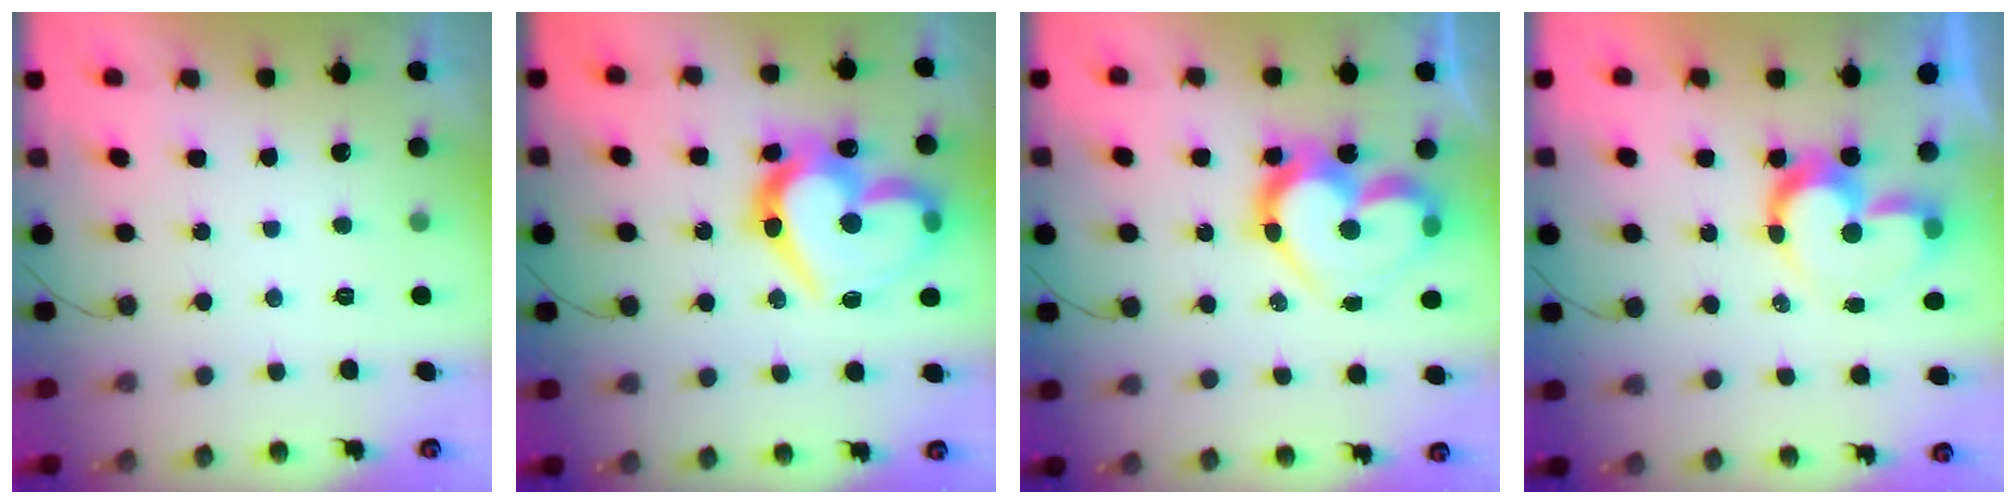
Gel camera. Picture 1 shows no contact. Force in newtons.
{"total": 24.4, "press": 24.2, "slide": 3.1}
{"total": 16.6, "press": 16.5, "slide": 1.2}
{"total": 10.5, "press": 10.4, "slide": 0.9}